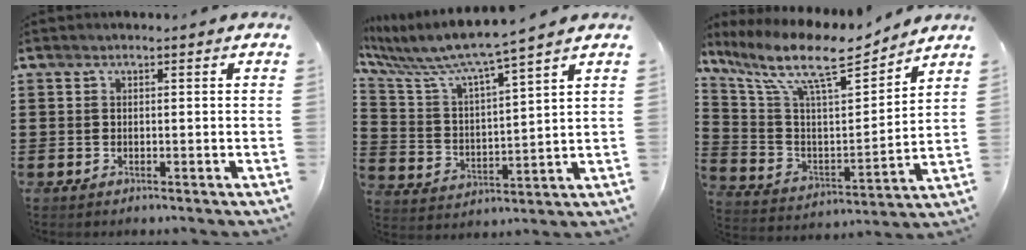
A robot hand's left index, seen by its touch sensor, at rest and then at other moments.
{"total": 6.8, "force": [6.1, -0.3, 3.0], "torque": [-0.088, -0.044, 0.098]}
{"total": 12.6, "force": [9.5, 2.9, 7.7], "torque": [-0.178, -0.051, 0.161]}